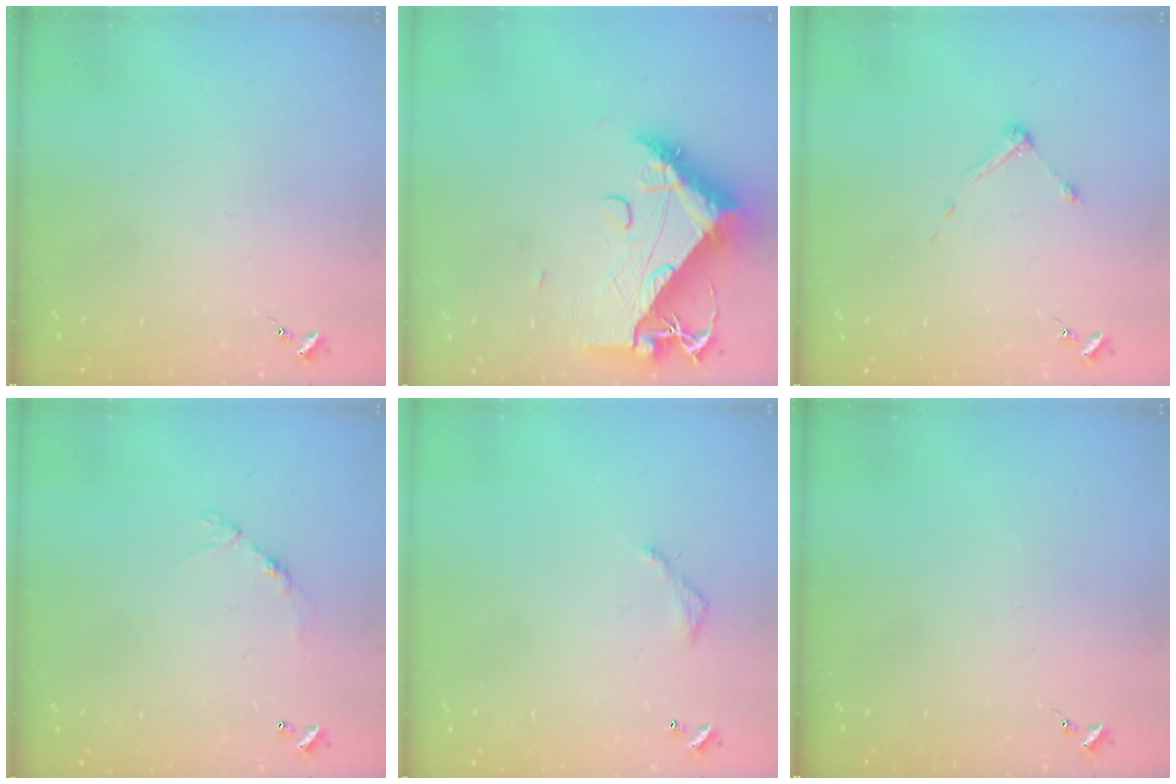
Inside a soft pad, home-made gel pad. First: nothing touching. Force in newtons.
{"total": 15.2, "press": 15.1, "slide": 1.3}
{"total": 4.9, "press": 4.9, "slide": 0.7}
{"total": 5.9, "press": 5.9, "slide": 0.4}
{"total": 3.2, "press": 3.2, "slide": 0.2}
{"total": 0.0}